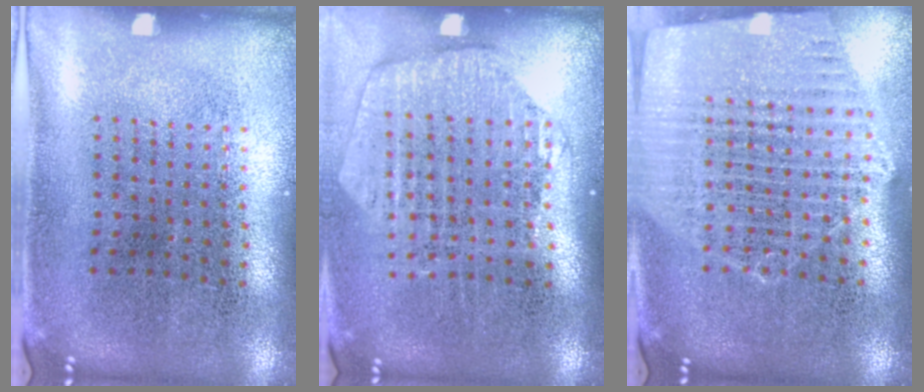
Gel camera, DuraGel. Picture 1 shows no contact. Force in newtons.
{"total": 1.6, "press": 1.5, "slide": 0.7}
{"total": 1.6, "press": 1.5, "slide": 0.4}